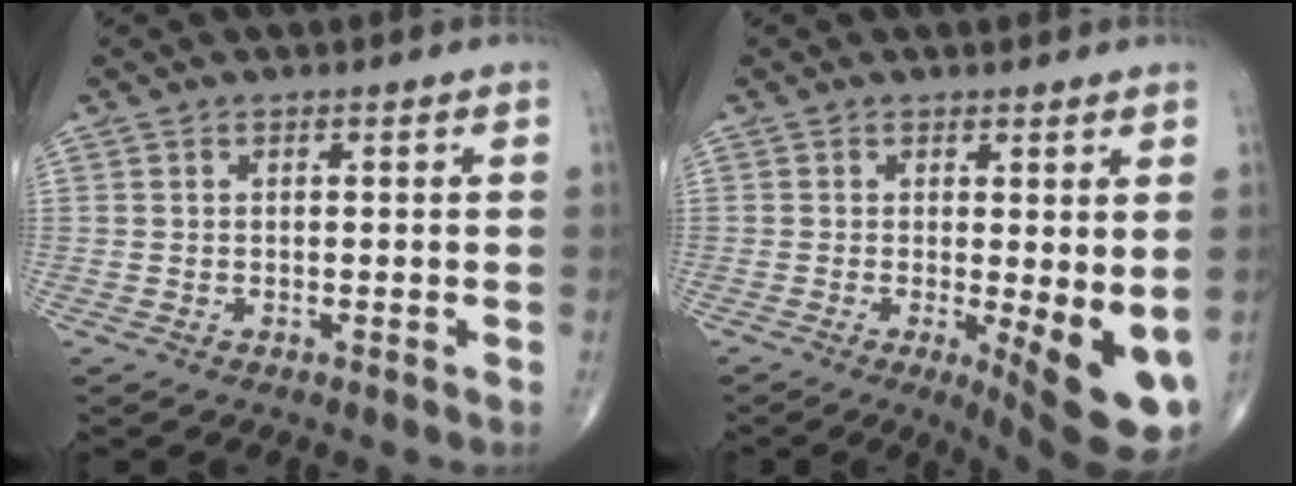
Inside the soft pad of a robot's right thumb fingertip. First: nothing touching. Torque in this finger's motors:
{"motor_torque": [0.13, 0.87, 0.28, 0.03, 0.27]}